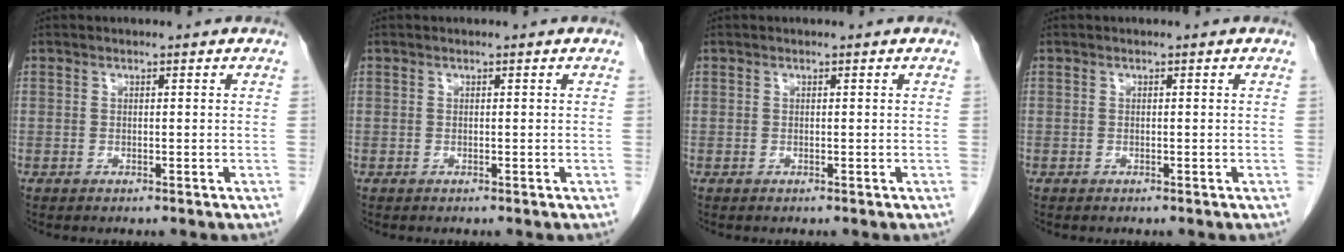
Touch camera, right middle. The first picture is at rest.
{"total": 0.0}
{"total": 0.0}
{"total": 0.0}